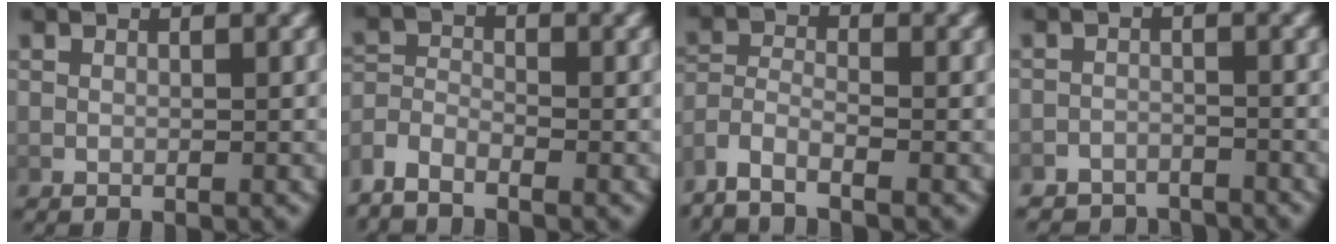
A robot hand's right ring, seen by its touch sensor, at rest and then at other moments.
{"total": 3.0, "force": [-1.6, 2.1, 1.4], "torque": [-0.047, -0.018, -0.025]}
{"total": 4.2, "force": [-2.1, 2.9, 2.3], "torque": [-0.076, -0.020, -0.035]}
{"total": 4.6, "force": [-4.4, 1.3, -0.1], "torque": [0.011, -0.014, -0.074]}